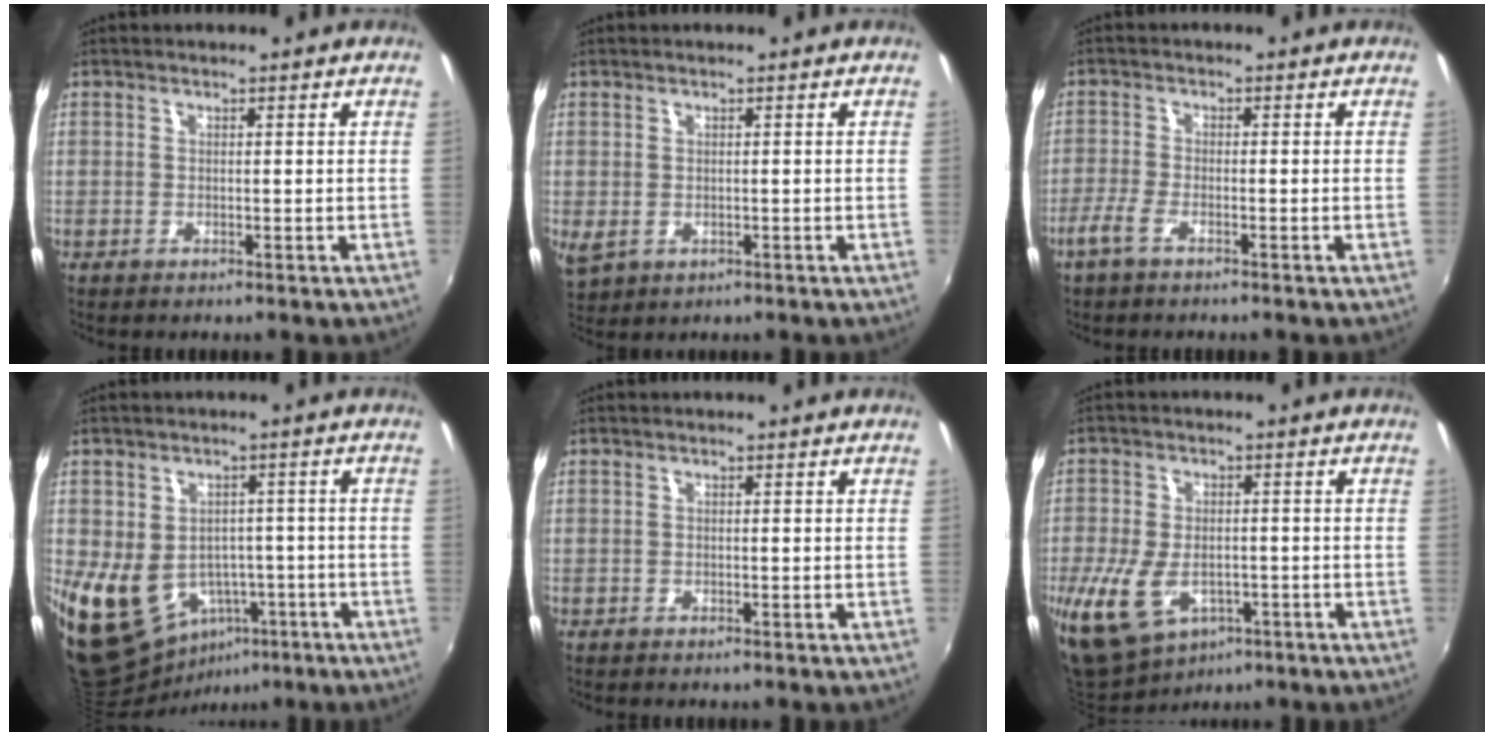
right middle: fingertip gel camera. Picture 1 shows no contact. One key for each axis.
{"total": 3.1, "fx": 0.1, "fy": 2.2, "fz": 2.2, "tx": -0.042, "ty": -0.009, "tz": 0.009}
{"total": 3.8, "fx": -2.6, "fy": 0.8, "fz": 2.6, "tx": -0.067, "ty": -0.007, "tz": -0.051}
{"total": 12.4, "fx": -3.5, "fy": 10.1, "fz": 6.3, "tx": -0.145, "ty": -0.004, "tz": -0.025}
{"total": 0.0}
{"total": 13.9, "fx": -5.0, "fy": 9.3, "fz": 9.1, "tx": -0.215, "ty": -0.032, "tz": -0.075}